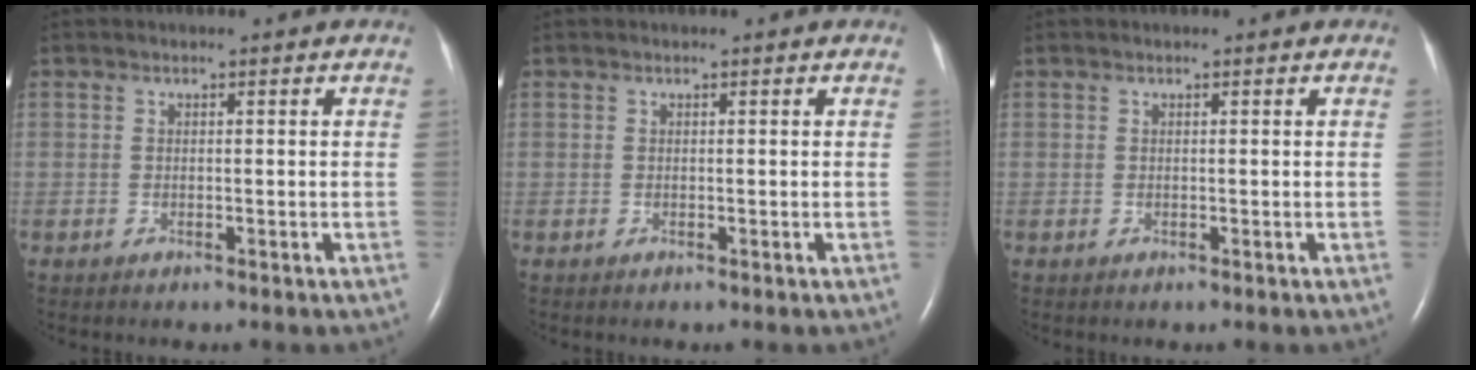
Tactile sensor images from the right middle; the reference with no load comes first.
{"total": 0.0}
{"total": 0.0}